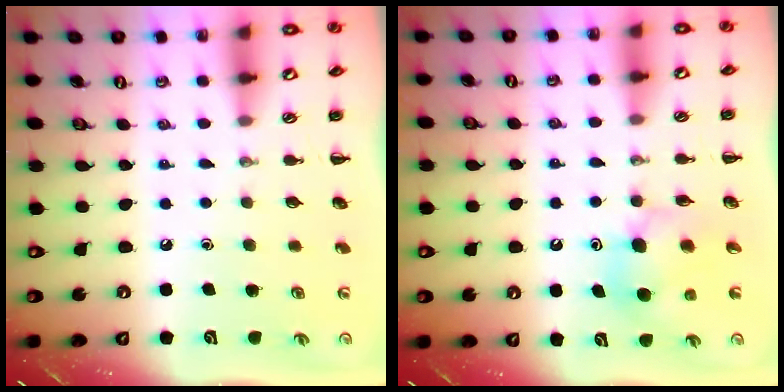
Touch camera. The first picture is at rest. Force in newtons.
{"total": 7.7, "press": 7.6, "slide": 1.1}